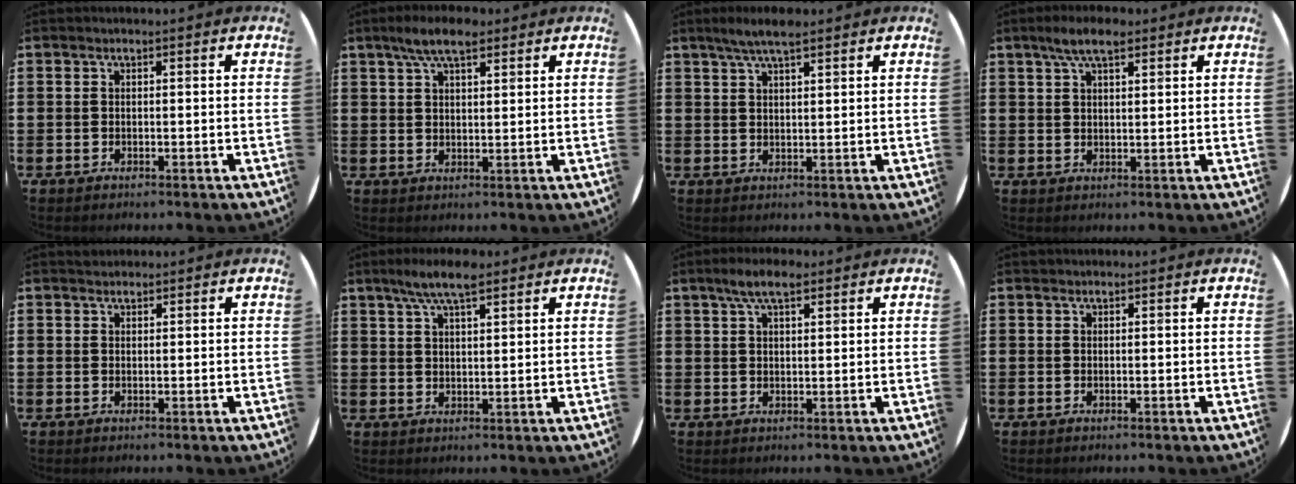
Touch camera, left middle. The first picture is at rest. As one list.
[{"total": 5.7, "force": [4.1, 2.0, 3.4], "torque": [-0.067, 0.001, 0.072]}, {"total": 4.1, "force": [3.2, 0.6, 2.4], "torque": [-0.044, 0.000, 0.055]}, {"total": 4.9, "force": [3.4, 1.7, 3.1], "torque": [-0.059, 0.005, 0.059]}, {"total": 0.9, "force": [0.8, 0.3, -0.1], "torque": [0.002, 0.004, 0.016]}, {"total": 6.0, "force": [4.6, 1.3, 3.7], "torque": [-0.073, -0.004, 0.079]}, {"total": 4.1, "force": [2.8, 1.4, 2.7], "torque": [-0.050, 0.005, 0.047]}, {"total": 0.0}]